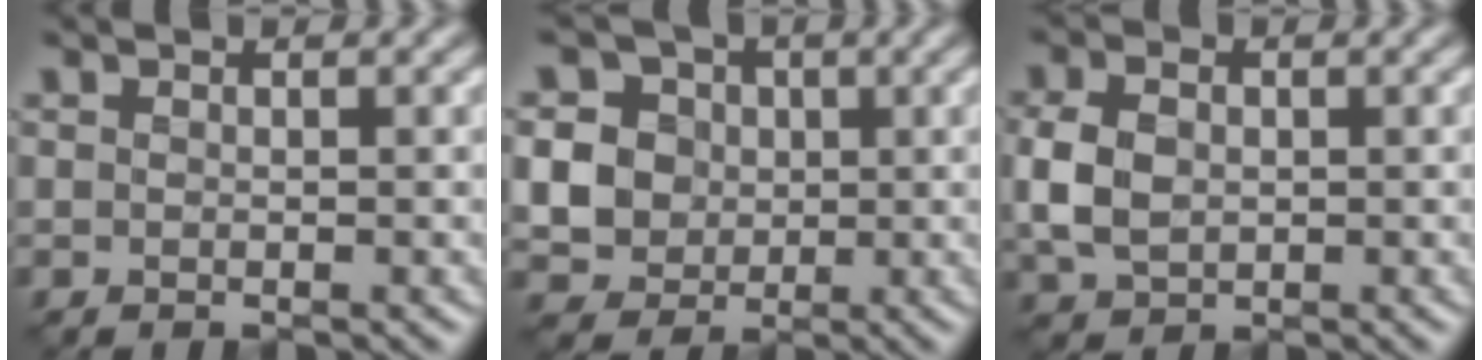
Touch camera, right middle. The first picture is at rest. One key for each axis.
{"total": 7.8, "fx": 1.1, "fy": 7.1, "fz": 3.0, "tx": -0.068, "ty": 0.018, "tz": 0.012}
{"total": 4.4, "fx": -0.2, "fy": 3.3, "fz": 2.9, "tx": -0.069, "ty": 0.002, "tz": -0.003}